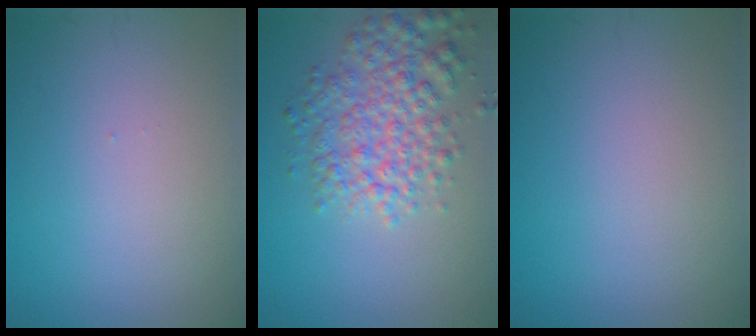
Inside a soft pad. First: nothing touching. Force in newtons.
{"total": 5.4, "press": 5.4, "slide": 0.2}
{"total": 0.0}